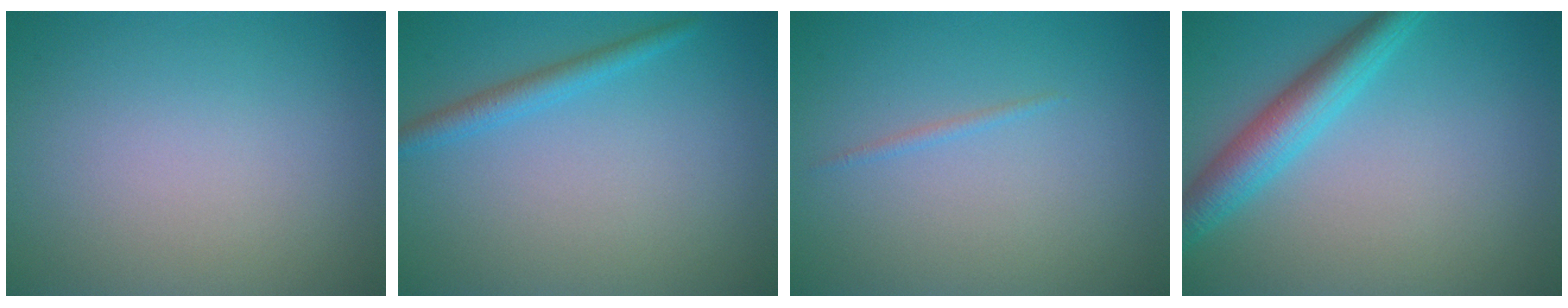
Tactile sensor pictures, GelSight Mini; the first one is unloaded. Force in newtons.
{"total": 2.0, "press": 2.0, "slide": 0.1}
{"total": 0.6, "press": 0.6, "slide": 0.1}
{"total": 4.5, "press": 4.5, "slide": 0.1}